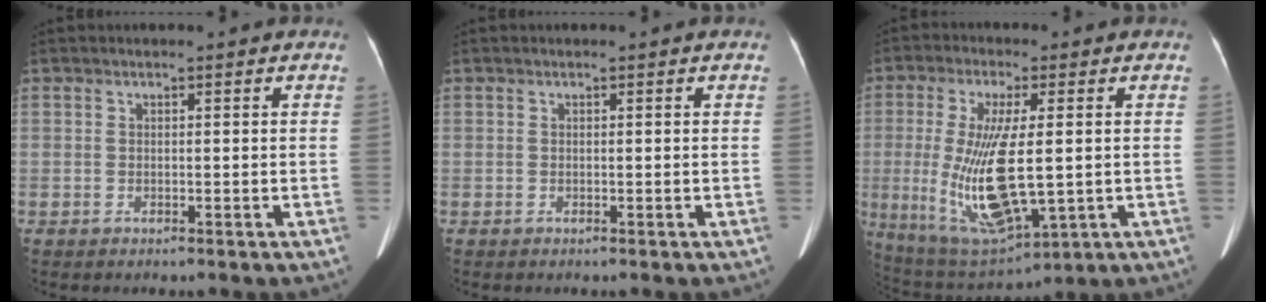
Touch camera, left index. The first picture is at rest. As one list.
[{"total": 0.0}, {"total": 14.4, "force": [-1.1, 4.1, 13.7], "torque": [-0.276, -0.019, -0.001]}]